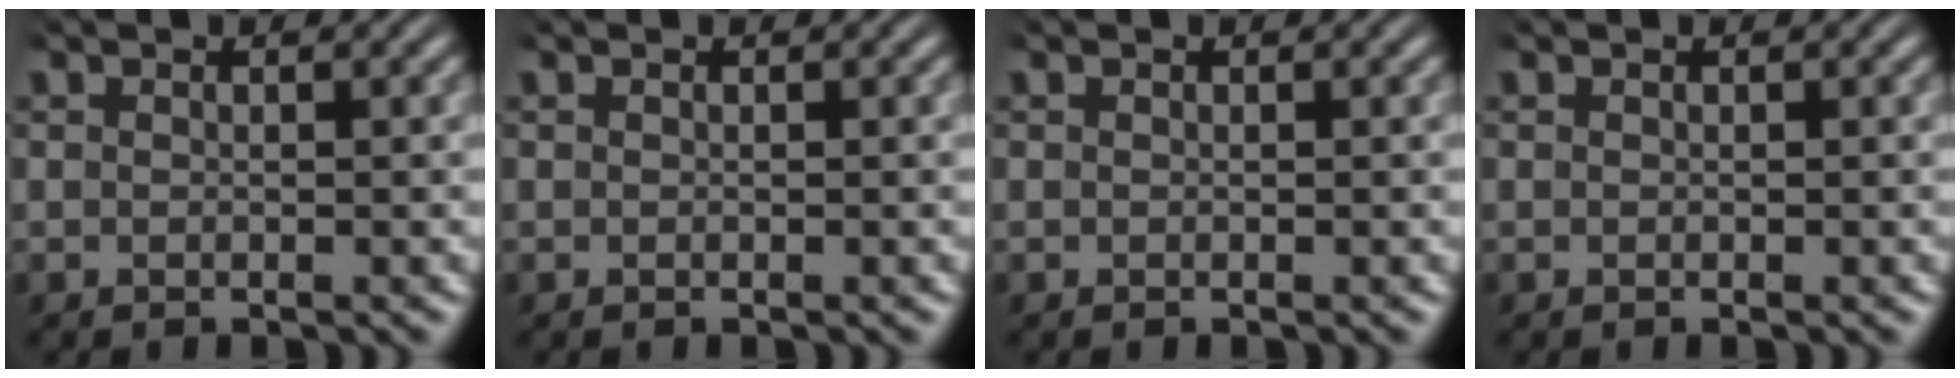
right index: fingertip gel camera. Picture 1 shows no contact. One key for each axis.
{"total": 0.0}
{"total": 0.0}
{"total": 0.0}